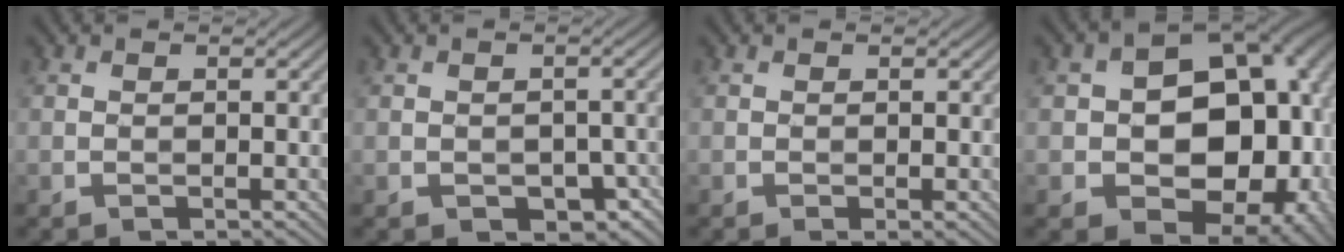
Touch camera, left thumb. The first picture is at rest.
{"total": 3.9, "force": [-1.7, 2.9, 1.9], "torque": [-0.033, -0.017, -0.015]}
{"total": 0.7, "force": [0.0, 0.1, 0.7], "torque": [-0.018, -0.002, -0.001]}
{"total": 17.7, "force": [-0.9, 12.8, 12.2], "torque": [-0.141, -0.029, 0.009]}